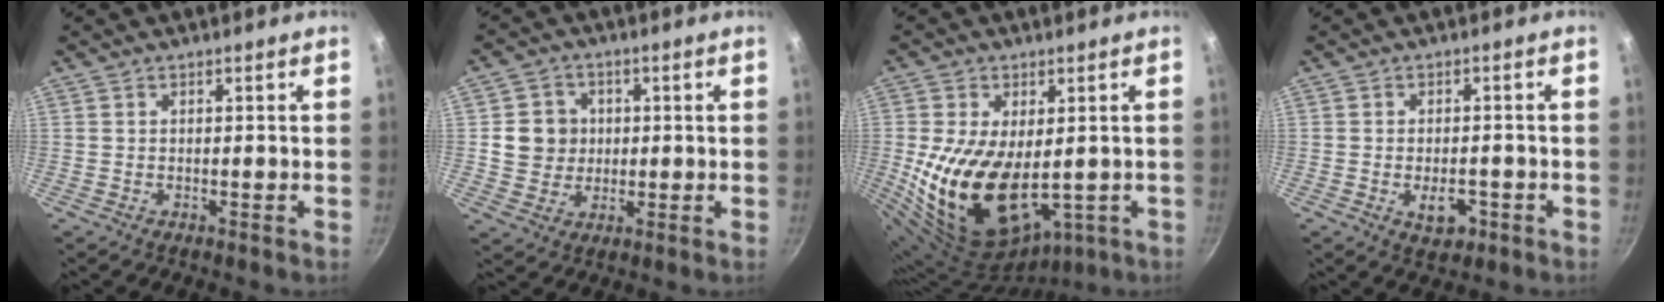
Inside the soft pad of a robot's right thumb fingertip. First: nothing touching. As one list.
[{"total": 7.3, "force": [0.7, 6.9, 2.4], "torque": [-0.005, 0.006, 0.011]}, {"total": 18.4, "force": [-1.3, 11.0, 14.6], "torque": [-0.253, -0.014, 0.003]}, {"total": 4.9, "force": [-1.8, 2.9, 3.5], "torque": [-0.036, 0.007, -0.019]}]